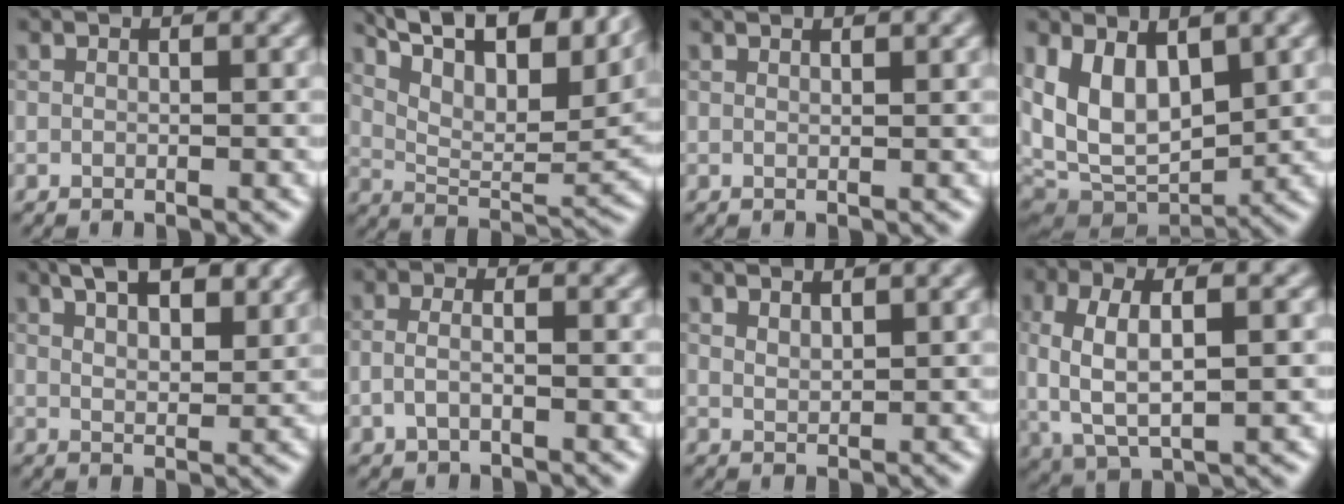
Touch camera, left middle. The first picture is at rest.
{"total": 14.7, "force": [10.1, 5.1, 9.4], "torque": [-0.157, 0.025, 0.154]}
{"total": 1.2, "force": [1.0, 0.3, 0.6], "torque": [-0.004, 0.000, 0.006]}
{"total": 9.1, "force": [2.0, 5.0, 7.4], "torque": [-0.145, -0.007, 0.026]}
{"total": 6.1, "force": [3.8, 2.5, 4.0], "torque": [-0.054, 0.014, 0.052]}
{"total": 1.8, "force": [-0.5, 0.8, 1.5], "torque": [-0.039, -0.001, -0.015]}
{"total": 1.2, "force": [1.1, 0.4, 0.5], "torque": [-0.012, -0.001, 0.022]}
{"total": 6.8, "force": [0.5, 3.0, 6.1], "torque": [-0.119, 0.004, 0.007]}